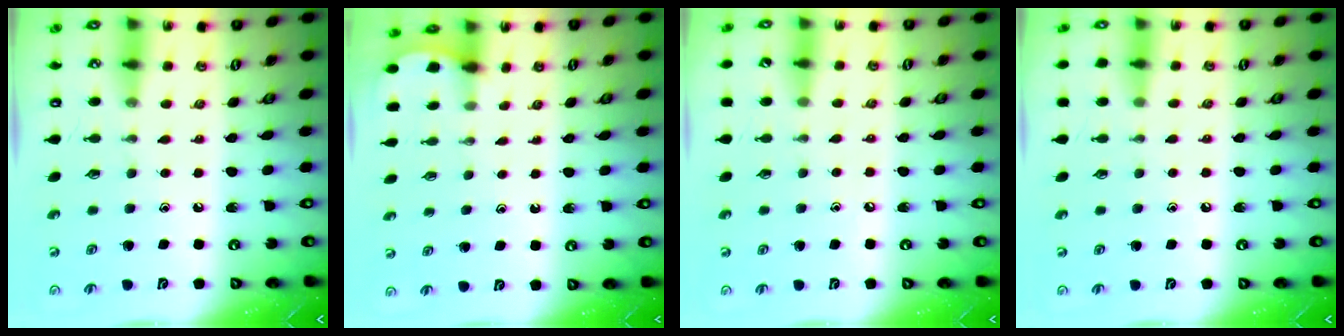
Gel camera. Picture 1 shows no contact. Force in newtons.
{"total": 1.9, "press": 1.9, "slide": 0.2}
{"total": 2.5, "press": 2.4, "slide": 0.4}
{"total": 4.1, "press": 4.0, "slide": 0.7}